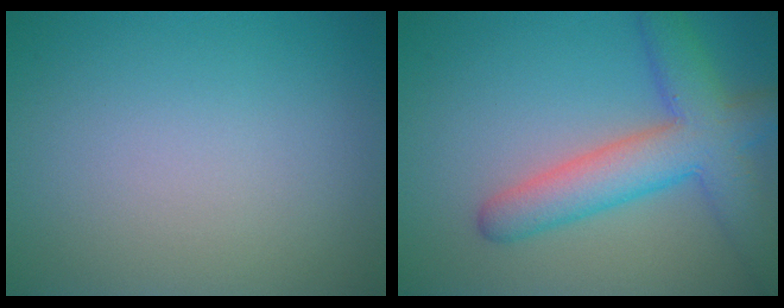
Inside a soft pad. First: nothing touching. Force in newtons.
{"total": 6.9, "press": 6.9, "slide": 0.2}